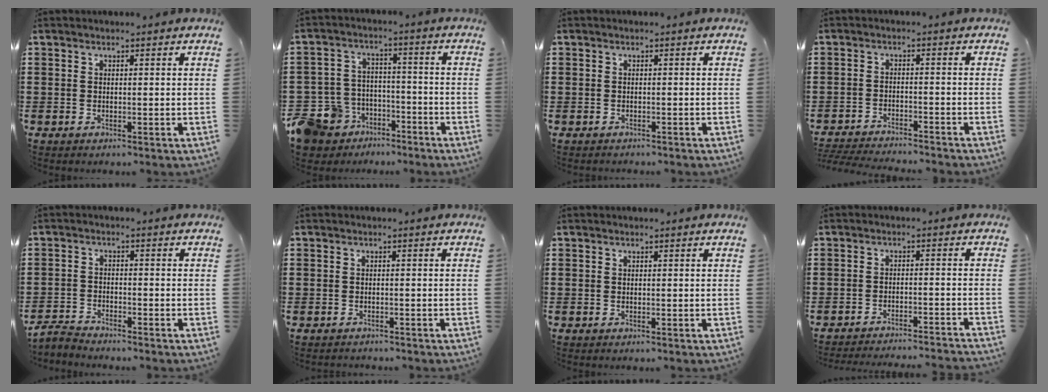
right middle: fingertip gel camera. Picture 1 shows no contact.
{"total": 8.9, "force": [-6.8, 5.6, 1.5], "torque": [-0.071, 0.024, -0.134]}
{"total": 0.7, "force": [-0.5, 0.4, -0.1], "torque": [0.001, 0.004, -0.013]}
{"total": 3.5, "force": [-3.5, 0.0, 0.4], "torque": [-0.014, -0.004, -0.076]}
{"total": 2.7, "force": [-2.7, 0.3, 0.4], "torque": [-0.025, -0.001, -0.061]}
{"total": 0.9, "force": [-0.8, 0.3, -0.2], "torque": [0.002, 0.003, -0.019]}
{"total": 0.0}
{"total": 2.9, "force": [-2.9, -0.4, 0.3], "torque": [-0.007, 0.001, -0.061]}